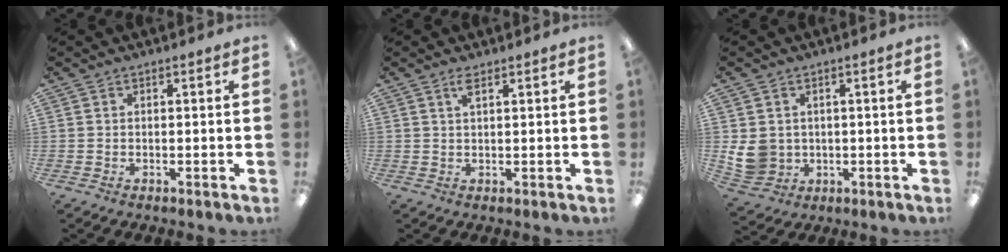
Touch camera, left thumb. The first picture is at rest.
{"total": 2.6, "force": [1.9, 0.4, 1.7], "torque": [-0.039, 0.002, 0.033]}
{"total": 7.3, "force": [0.9, 6.8, 2.5], "torque": [-0.063, 0.004, 0.026]}